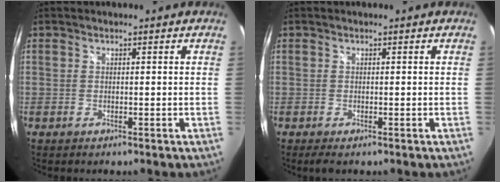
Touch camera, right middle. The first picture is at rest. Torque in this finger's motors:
{"motor_torque": [0.60, -0.41, 0.06, 0.03]}